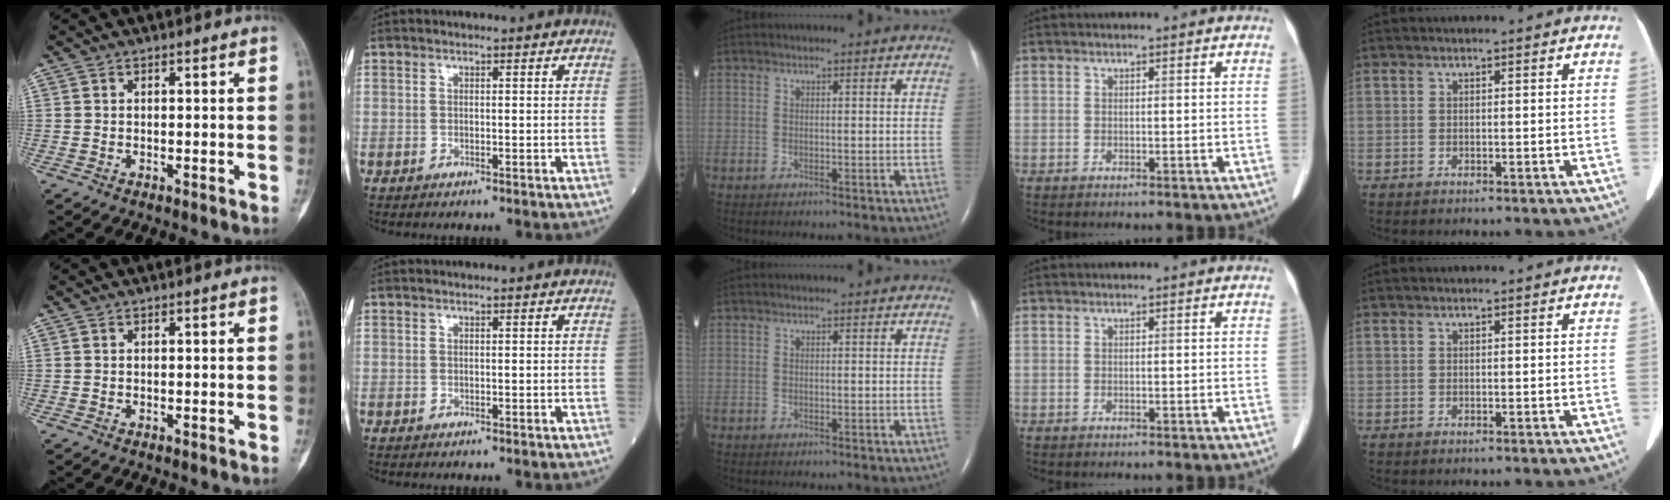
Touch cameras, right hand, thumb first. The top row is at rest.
{}